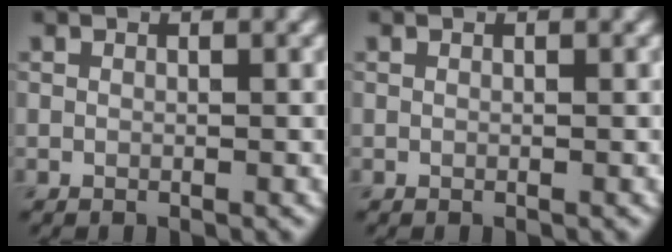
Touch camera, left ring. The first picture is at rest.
{"total": 0.0}